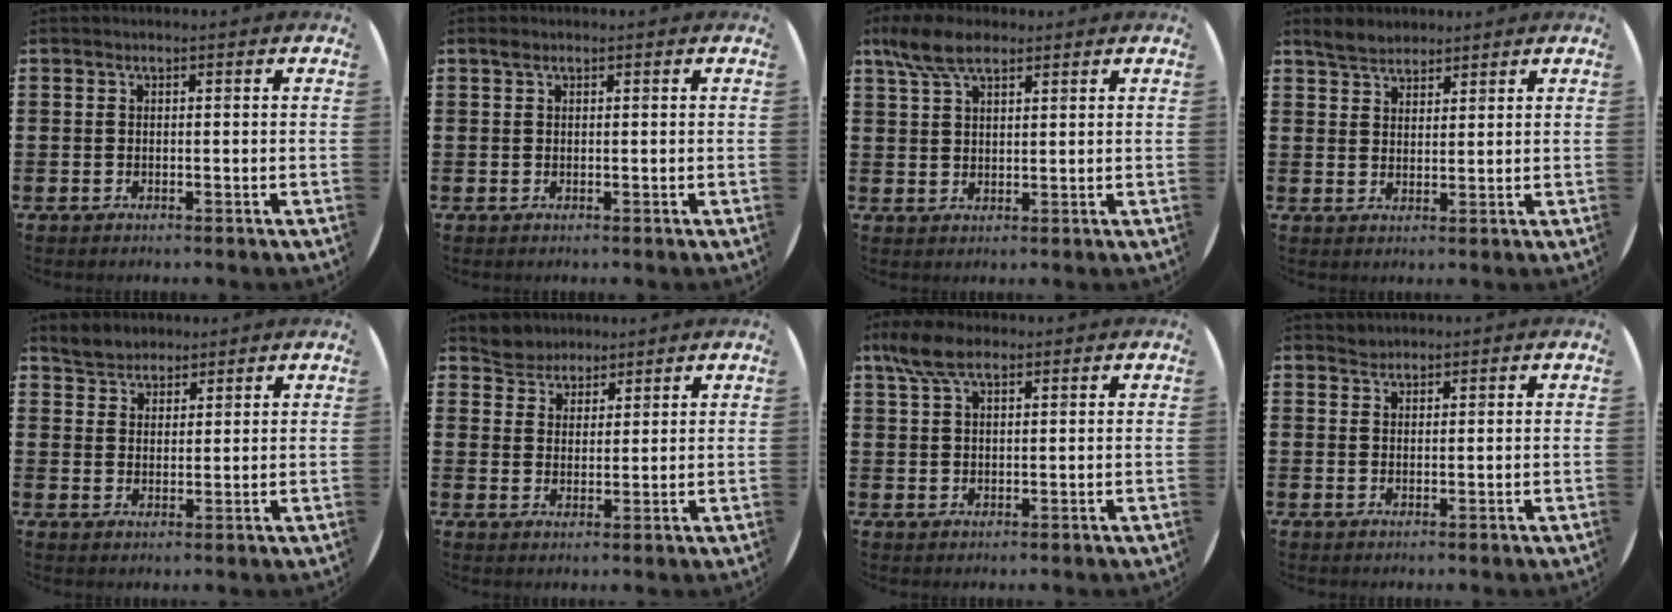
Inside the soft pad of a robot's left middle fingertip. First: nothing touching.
{"total": 1.3, "force": [0.9, 0.5, 0.9], "torque": [-0.018, 0.005, 0.015]}
{"total": 5.8, "force": [4.2, 2.4, 3.3], "torque": [-0.065, -0.001, 0.076]}
{"total": 3.2, "force": [3.0, 1.1, 0.4], "torque": [-0.015, 0.002, 0.057]}
{"total": 3.4, "force": [3.1, 1.3, -0.2], "torque": [-0.006, 0.001, 0.061]}
{"total": 3.9, "force": [3.6, 1.3, -0.8], "torque": [0.001, -0.007, 0.069]}
{"total": 5.2, "force": [3.4, 2.3, 3.1], "torque": [-0.061, 0.002, 0.061]}
{"total": 0.7, "force": [0.7, 0.2, -0.2], "torque": [0.005, 0.004, 0.013]}